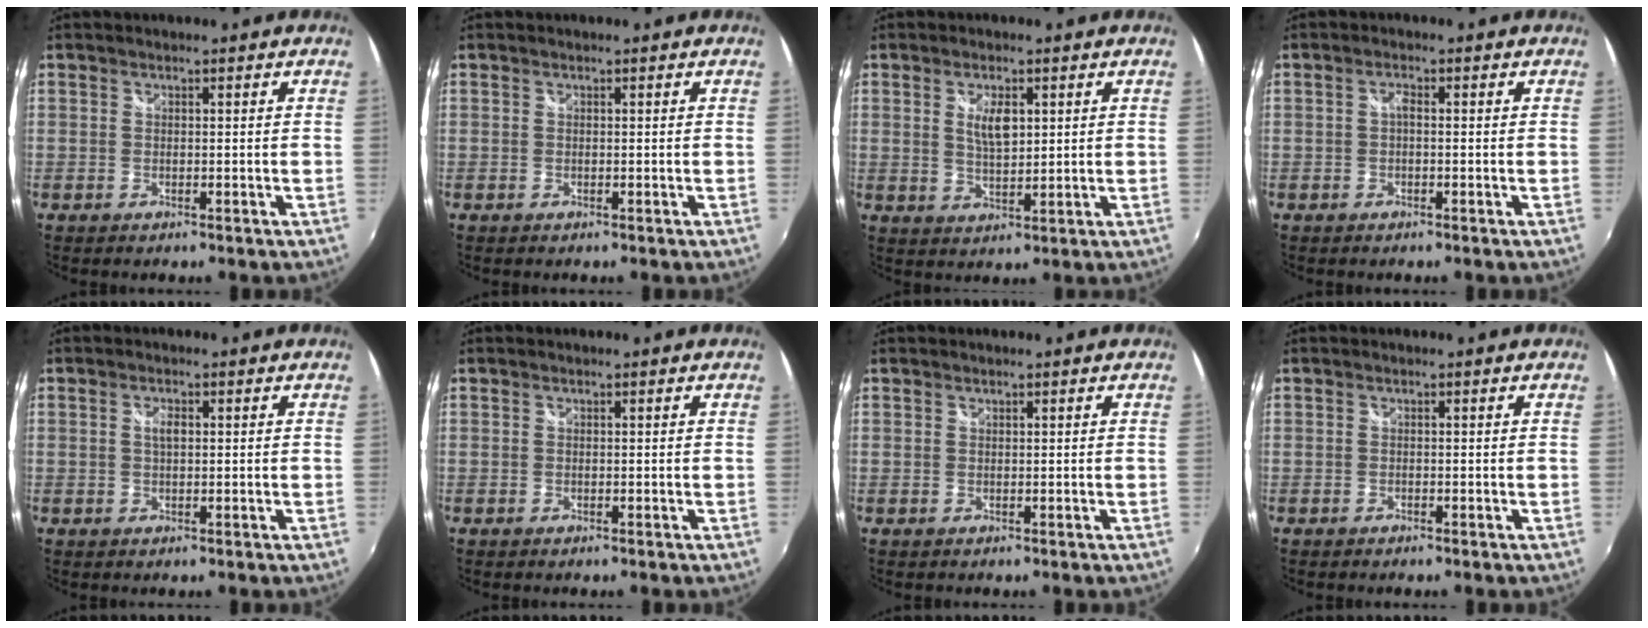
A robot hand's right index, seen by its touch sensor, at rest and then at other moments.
{"total": 0.0}
{"total": 4.8, "force": [1.5, 2.1, 4.0], "torque": [-0.068, -0.003, 0.029]}
{"total": 1.2, "force": [-0.2, 0.5, 1.0], "torque": [-0.020, 0.005, -0.005]}
{"total": 1.8, "force": [0.4, 0.8, 1.5], "torque": [-0.029, 0.002, 0.006]}
{"total": 0.0}
{"total": 0.5, "force": [0.2, 0.5, -0.1], "torque": [0.004, 0.002, 0.002]}
{"total": 0.0}